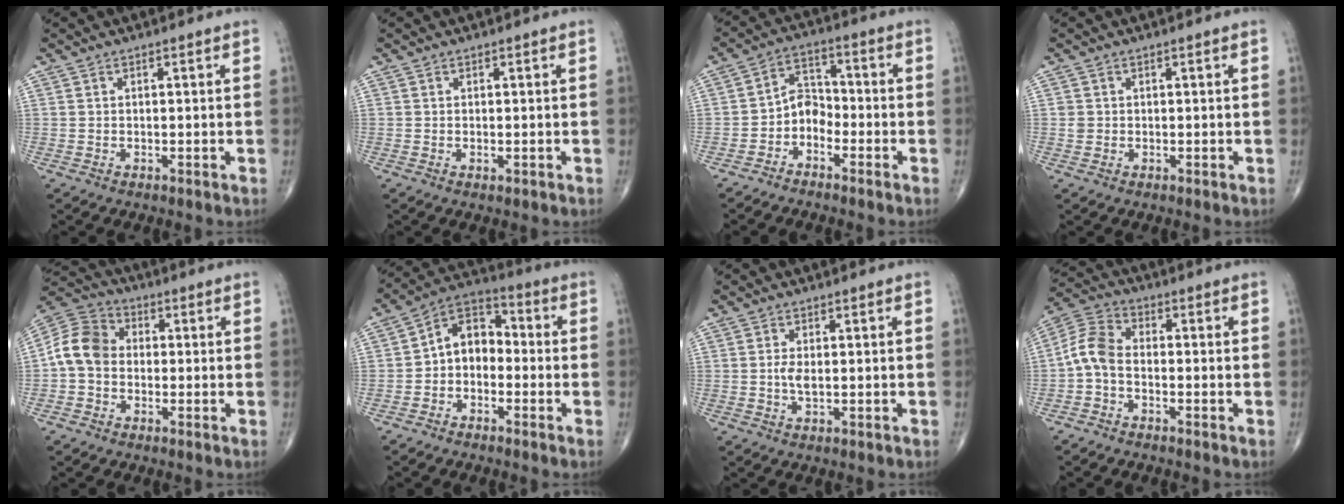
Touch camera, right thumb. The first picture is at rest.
{"total": 0.7, "force": [-0.1, 0.3, 0.6], "torque": [-0.013, -0.004, -0.002]}
{"total": 5.5, "force": [-2.7, 3.9, 2.7], "torque": [-0.027, 0.034, -0.063]}
{"total": 1.2, "force": [0.0, 1.2, 0.4], "torque": [-0.004, 0.001, 0.003]}
{"total": 9.0, "force": [-0.7, 7.2, 5.2], "torque": [-0.090, 0.030, -0.028]}
{"total": 8.6, "force": [-1.5, 6.4, 5.6], "torque": [-0.064, 0.040, -0.047]}
{"total": 1.7, "force": [-0.5, 0.8, 1.4], "torque": [-0.027, 0.002, -0.013]}
{"total": 6.5, "force": [-1.6, 3.9, 4.9], "torque": [-0.100, 0.024, -0.047]}